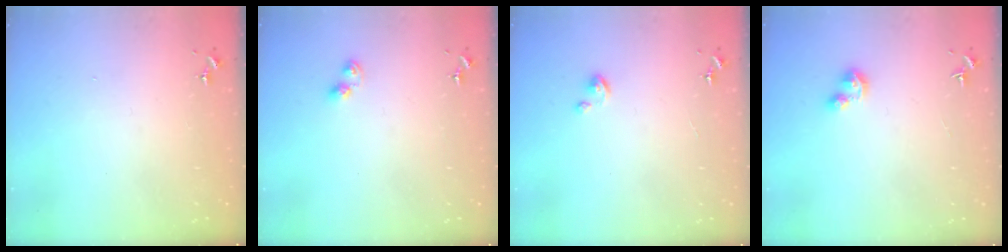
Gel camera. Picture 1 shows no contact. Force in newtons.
{"total": 4.5, "press": 4.4, "slide": 0.6}
{"total": 3.3, "press": 3.3, "slide": 0.2}
{"total": 3.7, "press": 3.6, "slide": 0.7}